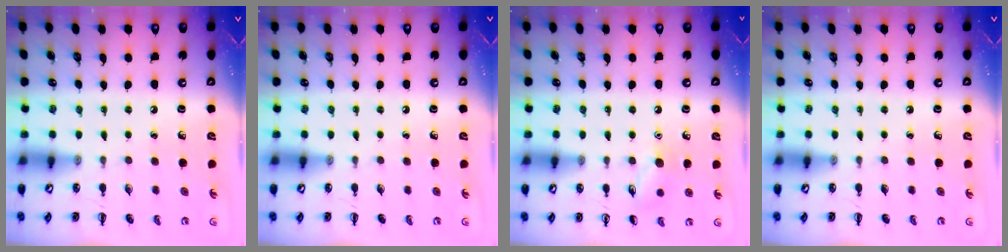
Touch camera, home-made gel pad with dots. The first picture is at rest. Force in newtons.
{"total": 0.0}
{"total": 7.5, "press": 7.4, "slide": 1.0}
{"total": 0.0}